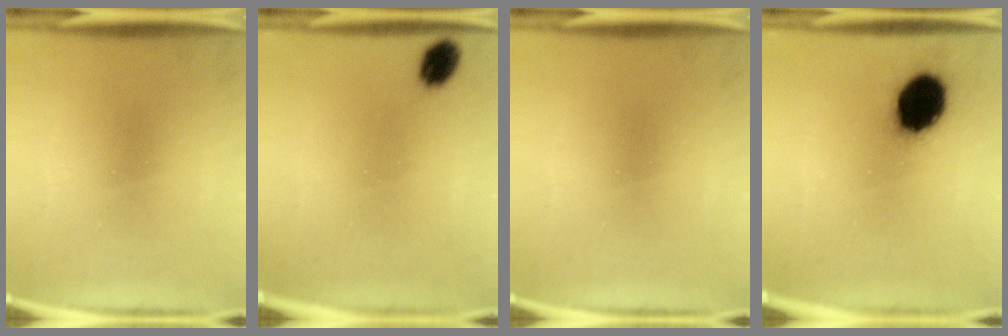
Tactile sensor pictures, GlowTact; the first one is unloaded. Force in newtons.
{"total": 4.6}
{"total": 0.0}
{"total": 14.2}